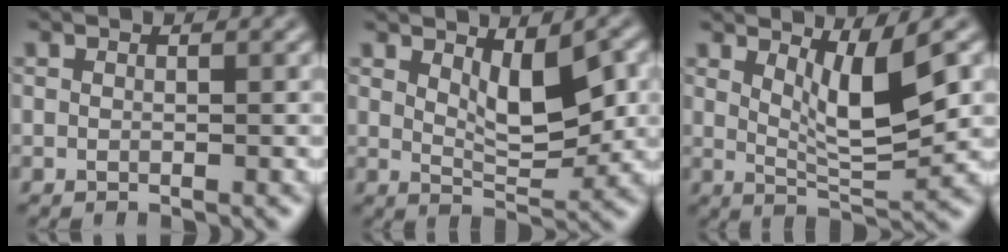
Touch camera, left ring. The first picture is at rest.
{"total": 4.7, "force": [1.7, 1.8, 4.0], "torque": [-0.063, -0.005, 0.030]}
{"total": 5.0, "force": [2.0, 1.2, 4.4], "torque": [-0.073, -0.012, 0.038]}